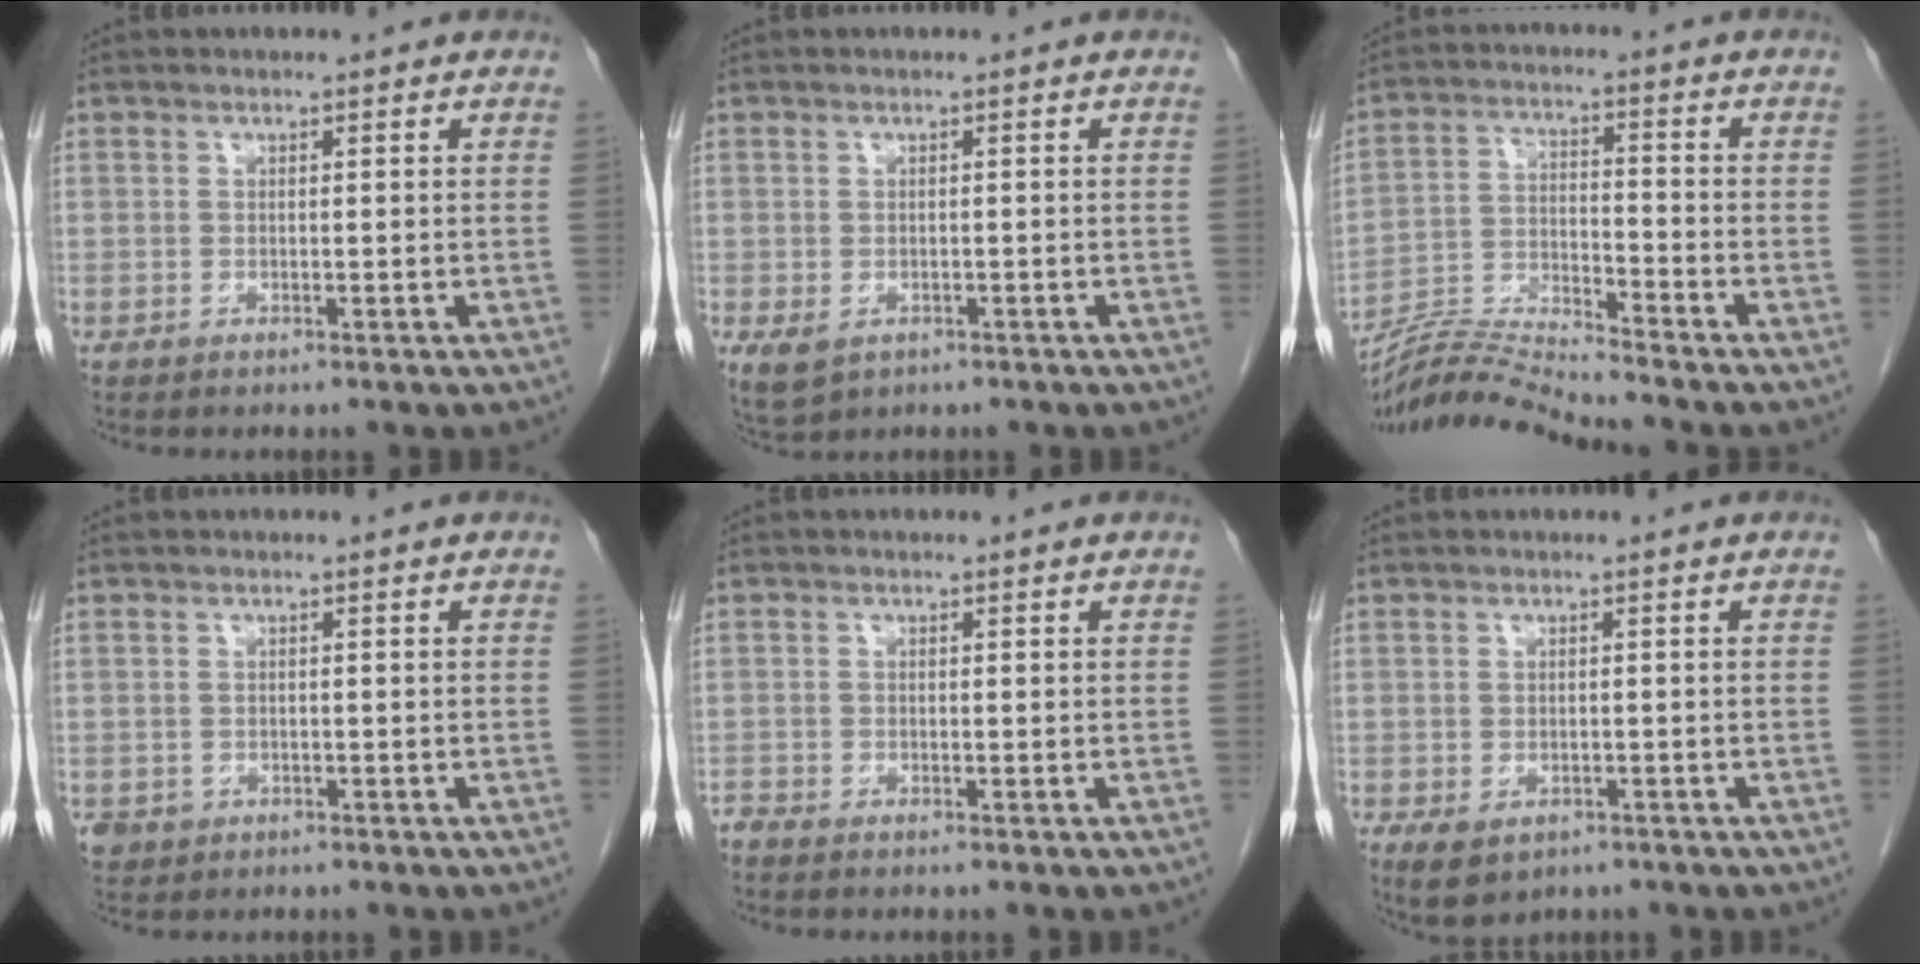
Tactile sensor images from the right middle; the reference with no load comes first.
{"total": 3.5, "force": [-1.6, 2.5, 1.9], "torque": [-0.039, -0.006, -0.015]}
{"total": 8.9, "force": [-8.5, -2.2, 1.2], "torque": [-0.030, -0.004, -0.162]}
{"total": 2.1, "force": [-1.0, 1.8, 0.3], "torque": [-0.007, 0.003, -0.013]}
{"total": 0.9, "force": [-0.9, 0.1, 0.0], "torque": [-0.006, -0.003, -0.020]}
{"total": 4.8, "force": [-2.9, 3.0, 2.4], "torque": [-0.042, -0.006, -0.038]}